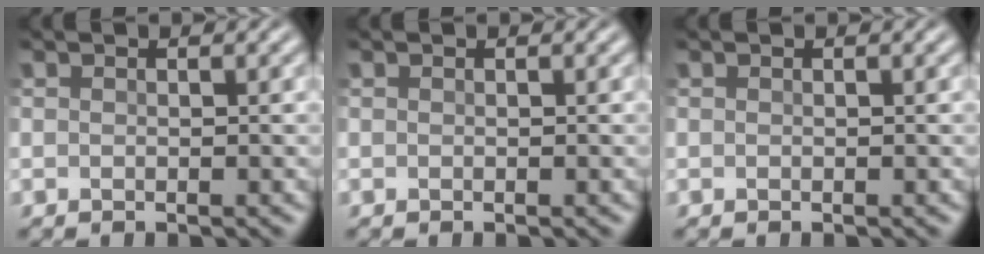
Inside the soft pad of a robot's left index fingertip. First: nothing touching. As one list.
[{"total": 0.0}, {"total": 0.0}]